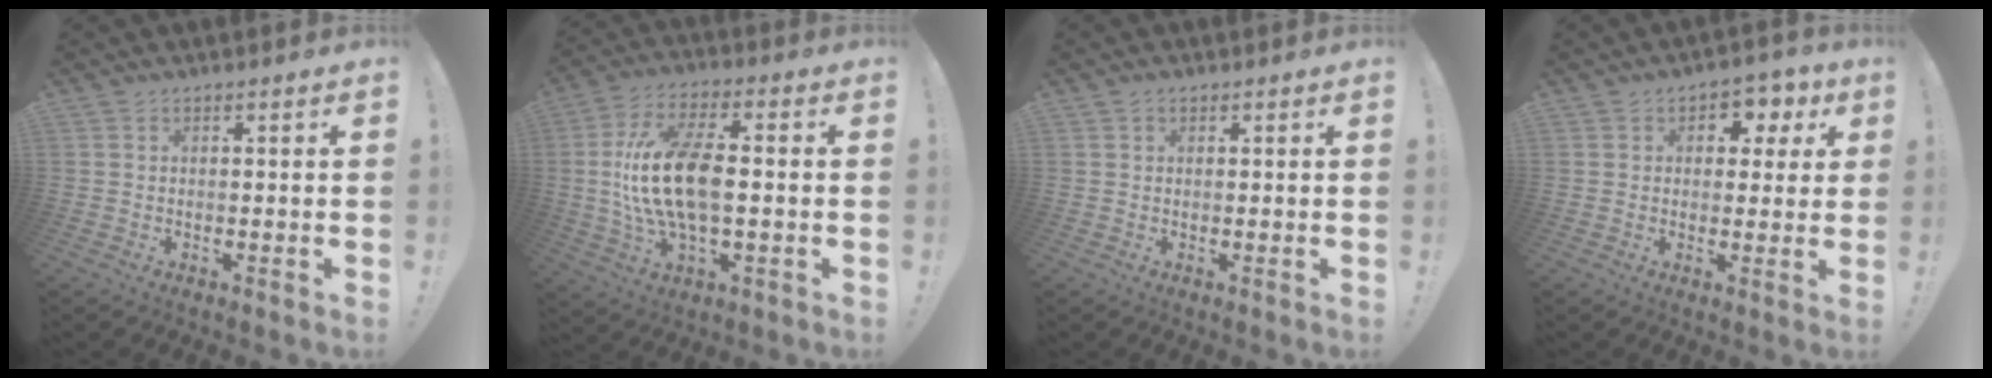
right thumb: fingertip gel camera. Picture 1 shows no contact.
{"total": 18.5, "force": [0.2, 8.7, 16.4], "torque": [-0.309, -0.001, 0.004]}
{"total": 0.8, "force": [0.5, 0.6, 0.3], "torque": [0.000, 0.000, 0.008]}
{"total": 4.8, "force": [1.6, 4.1, 1.9], "torque": [-0.006, -0.012, 0.025]}